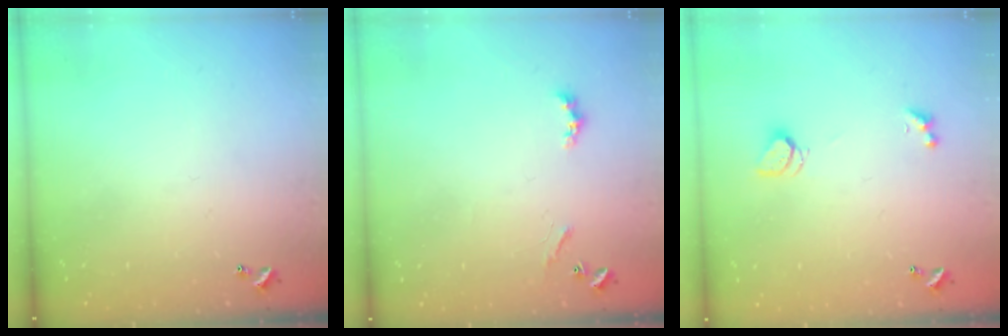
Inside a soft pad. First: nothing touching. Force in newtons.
{"total": 1.8, "press": 1.8, "slide": 0.5}
{"total": 1.4, "press": 1.3, "slide": 0.5}